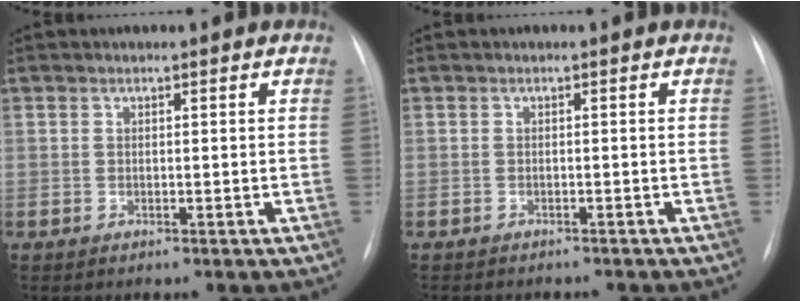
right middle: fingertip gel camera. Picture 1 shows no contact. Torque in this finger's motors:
{"motor_torque": [0.16, -0.34, 0.05, 0.02]}